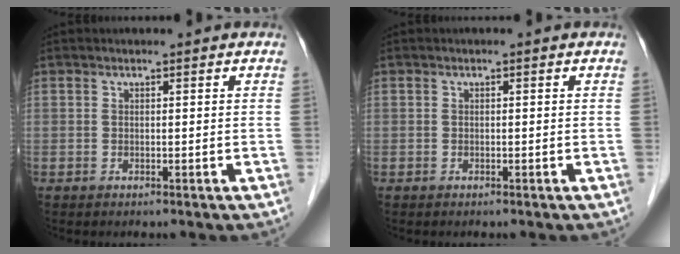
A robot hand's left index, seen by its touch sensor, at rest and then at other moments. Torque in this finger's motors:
{"motor_torque": [0.00, 0.00, -0.01, 0.00]}